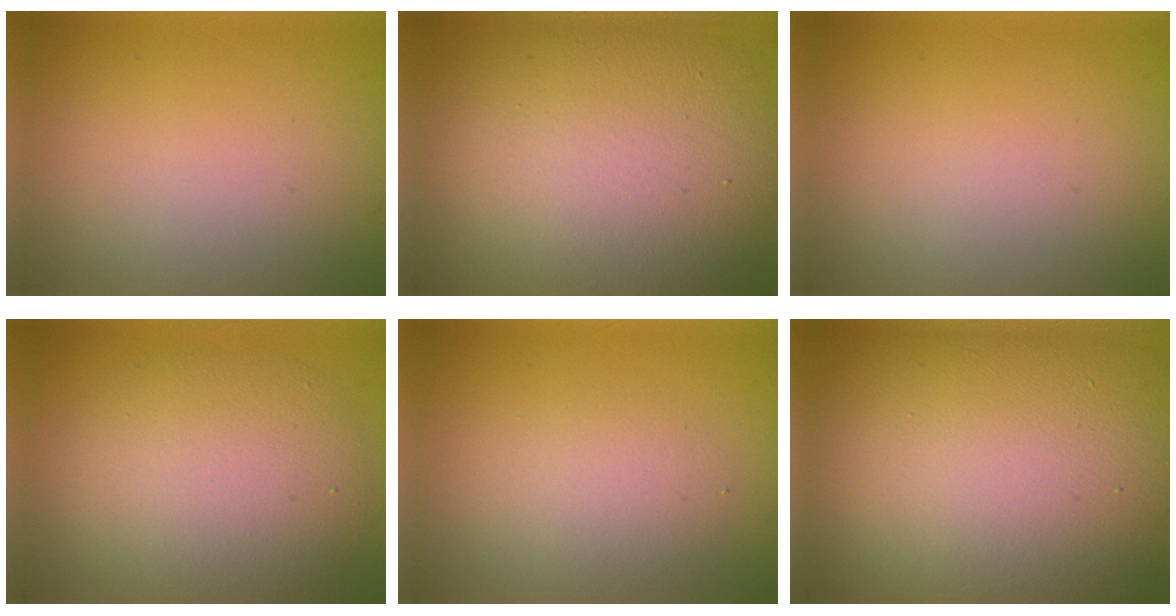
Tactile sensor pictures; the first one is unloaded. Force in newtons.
{"total": 14.8, "press": 14.8, "slide": 1.2}
{"total": 0.0}
{"total": 7.6, "press": 7.5, "slide": 0.5}
{"total": 2.3, "press": 2.3, "slide": 0.1}
{"total": 18.1, "press": 18.0, "slide": 1.0}